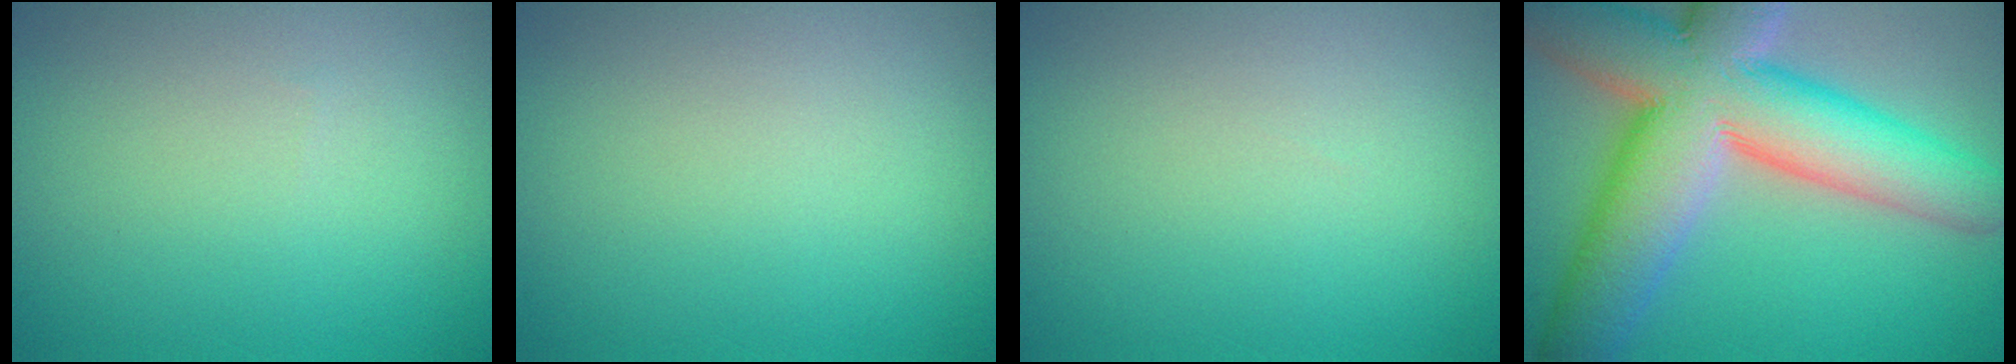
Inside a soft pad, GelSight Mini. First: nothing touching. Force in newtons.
{"total": 0.0}
{"total": 0.0}
{"total": 14.1, "press": 14.1, "slide": 1.1}